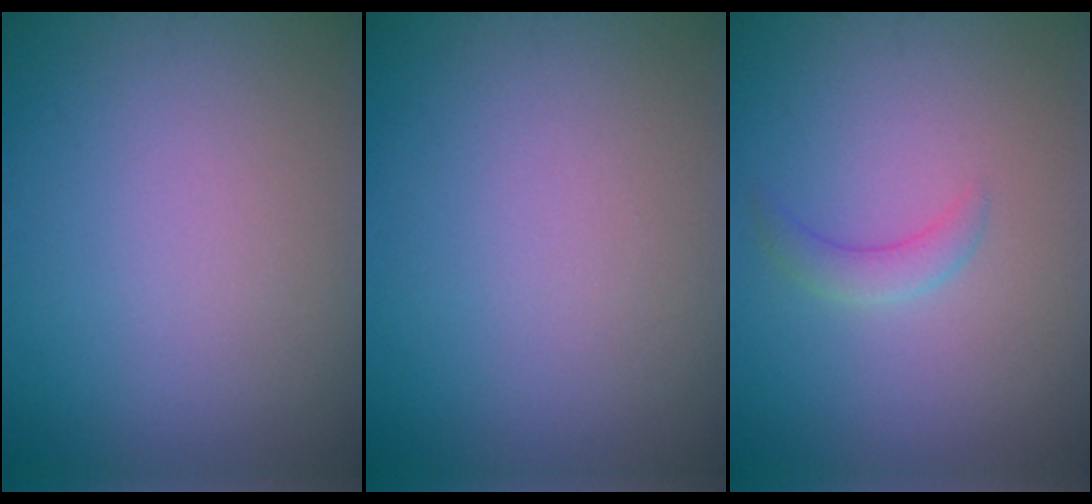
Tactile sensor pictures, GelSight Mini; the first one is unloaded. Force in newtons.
{"total": 0.0}
{"total": 1.6, "press": 1.6, "slide": 0.1}